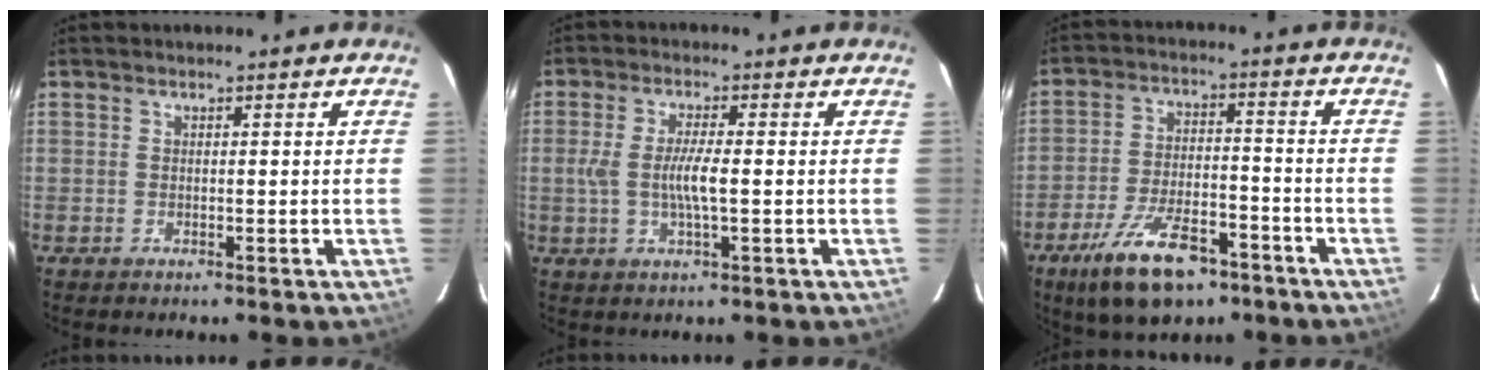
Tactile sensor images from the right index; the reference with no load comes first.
{"total": 5.7, "force": [-0.7, 0.8, 5.6], "torque": [-0.107, -0.003, -0.011]}
{"total": 14.5, "force": [-9.3, 6.2, 9.2], "torque": [-0.193, -0.013, -0.152]}